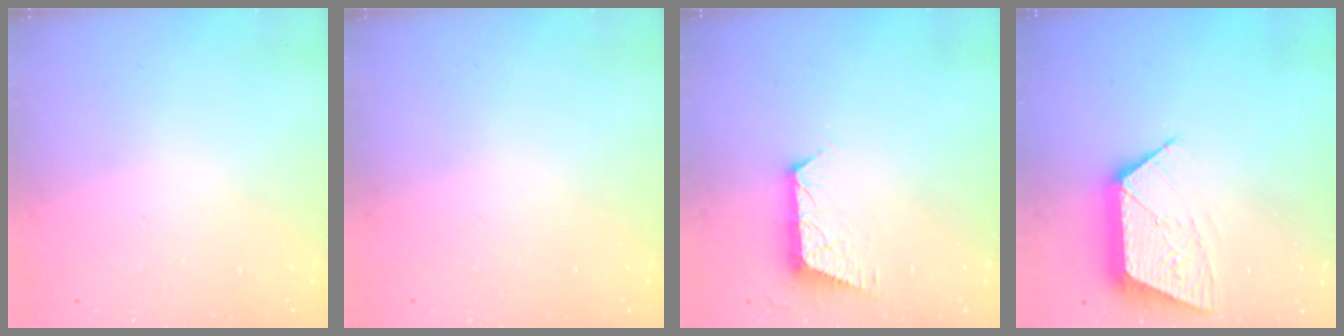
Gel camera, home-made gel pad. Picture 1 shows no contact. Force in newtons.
{"total": 0.0}
{"total": 6.8, "press": 6.8, "slide": 0.5}
{"total": 10.6, "press": 10.6, "slide": 0.7}